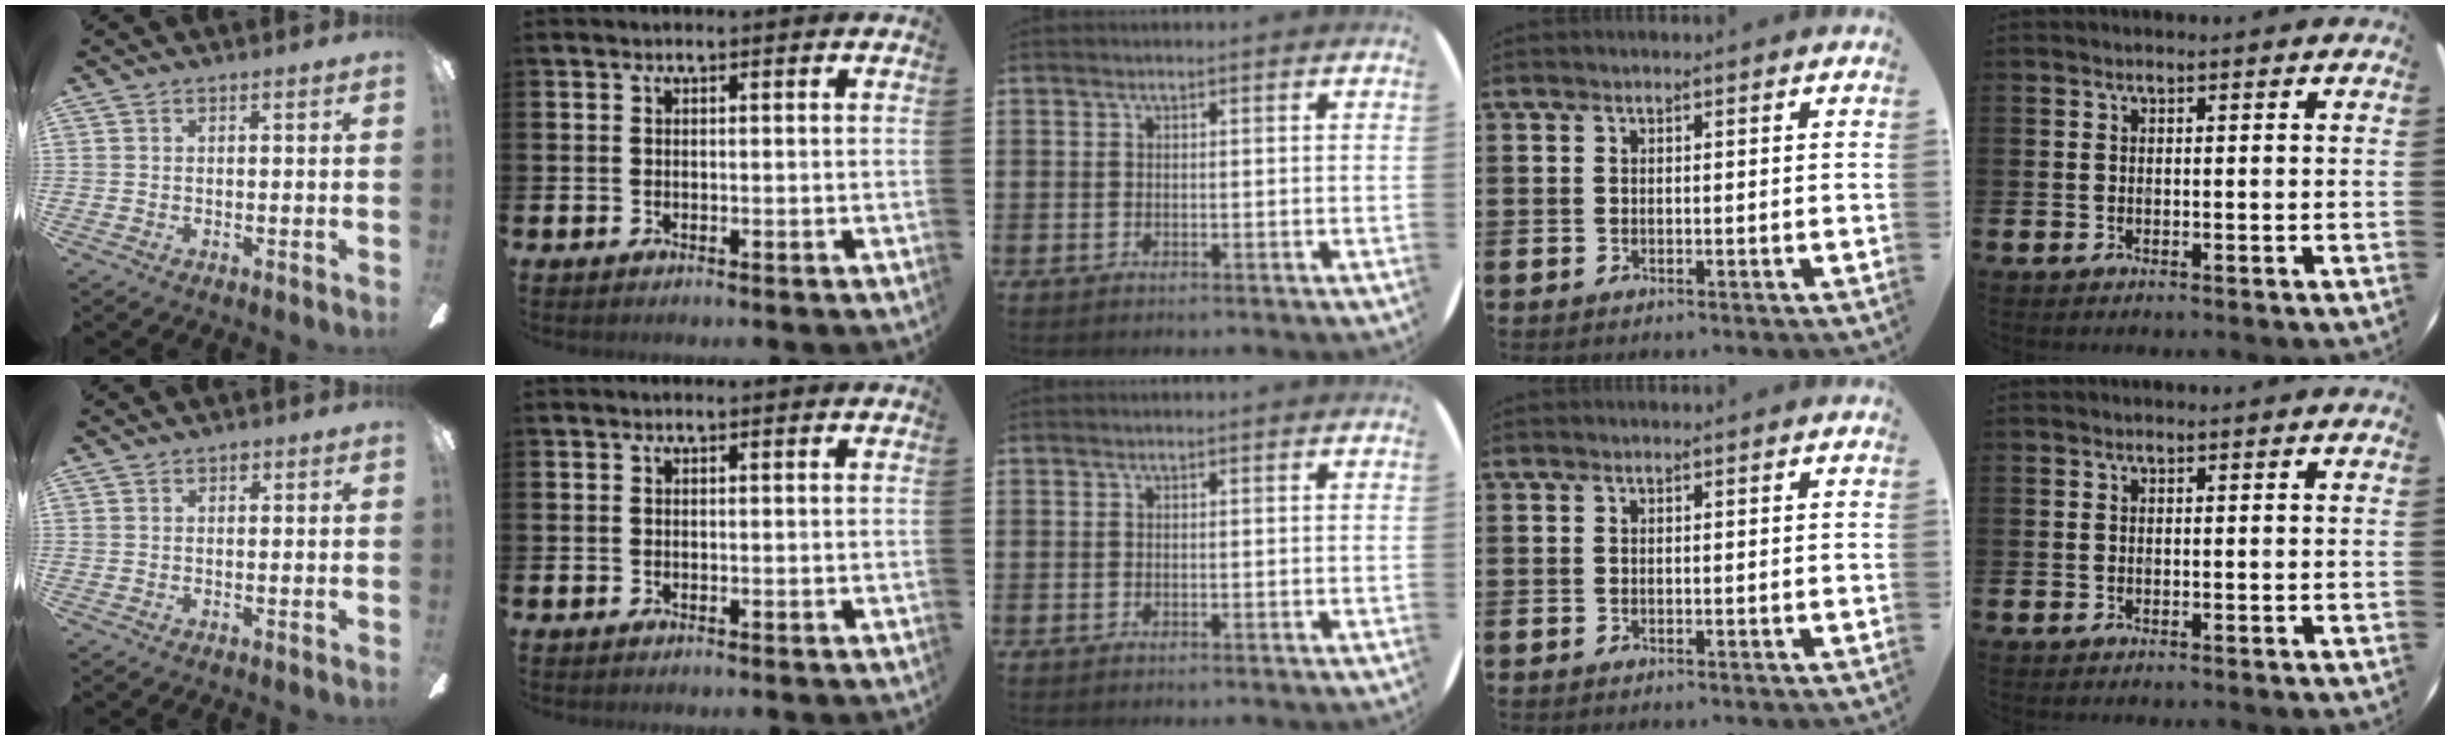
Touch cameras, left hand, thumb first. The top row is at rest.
{"thumb": {"total": 1.0, "force": [0.5, 0.7, 0.6], "torque": [-0.004, 0.001, 0.006]}}